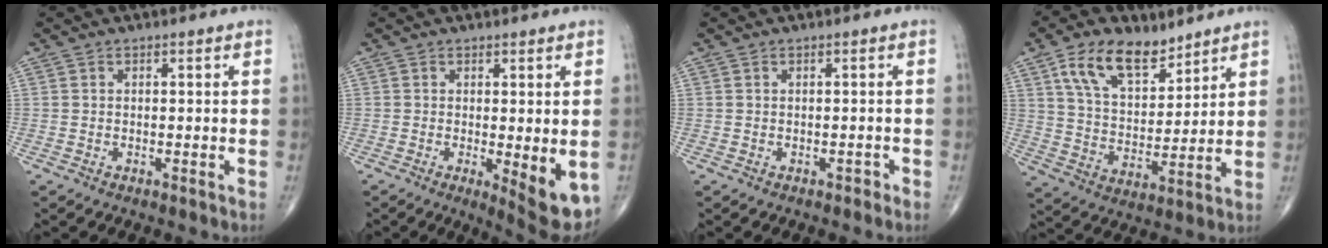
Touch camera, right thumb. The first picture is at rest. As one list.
[{"total": 7.8, "force": [-1.5, 2.2, 7.3], "torque": [-0.097, -0.022, -0.015]}, {"total": 0.7, "force": [-0.4, 0.5, 0.3], "torque": [0.002, 0.002, -0.008]}, {"total": 13.4, "force": [8.2, 7.2, 7.7], "torque": [-0.111, -0.042, 0.155]}]